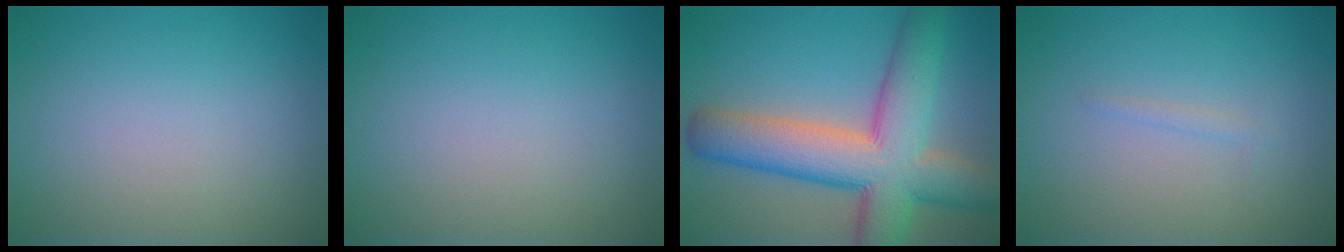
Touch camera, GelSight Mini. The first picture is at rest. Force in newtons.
{"total": 0.0}
{"total": 11.1, "press": 11.1, "slide": 0.4}
{"total": 0.7, "press": 0.7, "slide": 0.1}